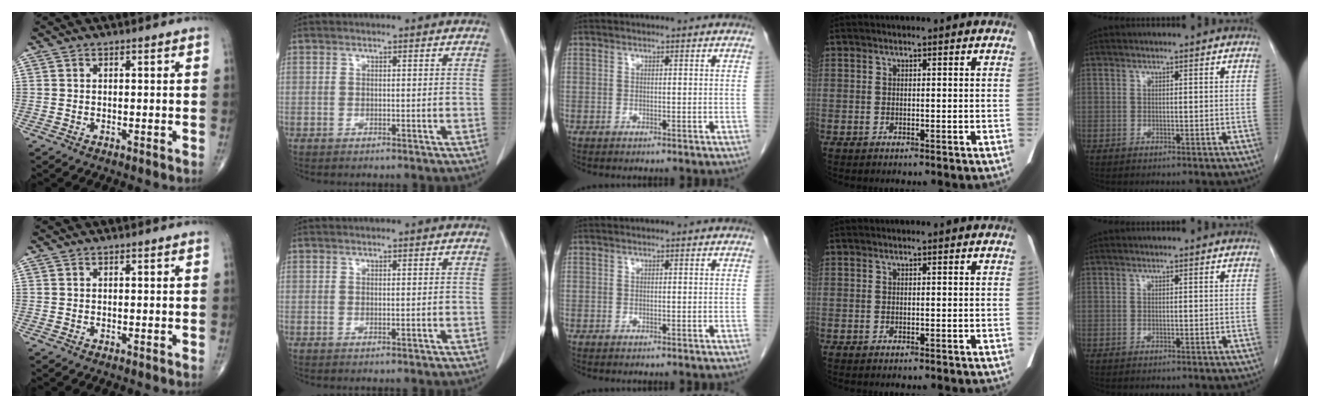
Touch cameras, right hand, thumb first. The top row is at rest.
{}